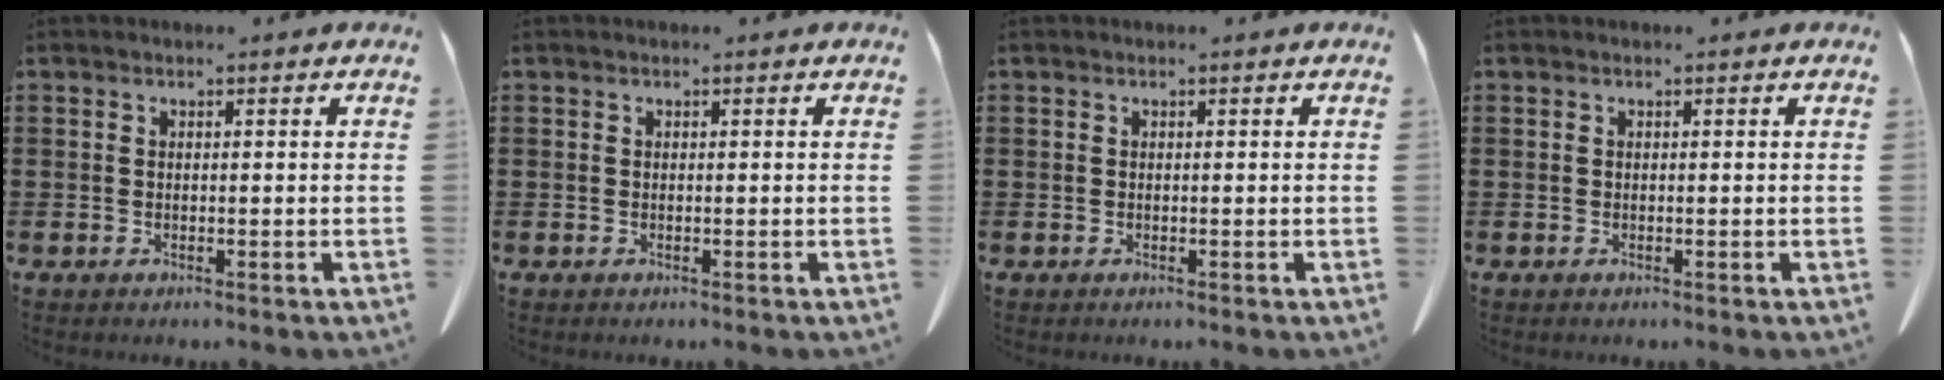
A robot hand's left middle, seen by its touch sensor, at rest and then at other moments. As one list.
[{"total": 0.0}, {"total": 0.0}, {"total": 0.0}]